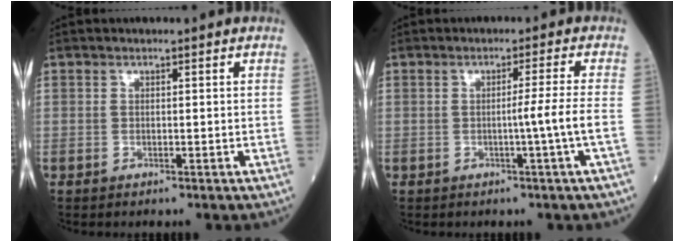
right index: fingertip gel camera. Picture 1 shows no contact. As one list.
[{"total": 3.8, "force": [-1.0, -1.8, 3.2], "torque": [-0.049, -0.004, -0.017]}]